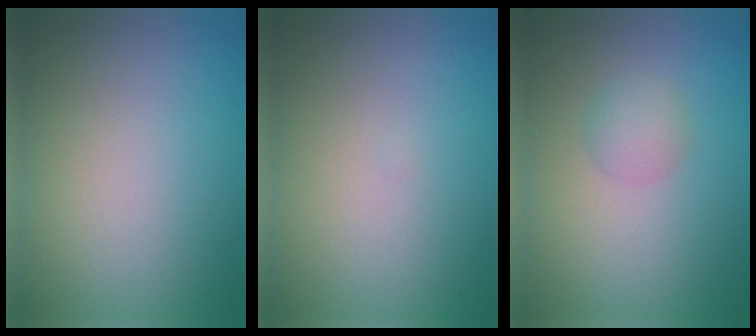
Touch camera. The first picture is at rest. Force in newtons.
{"total": 0.0}
{"total": 1.9, "press": 1.9, "slide": 0.0}